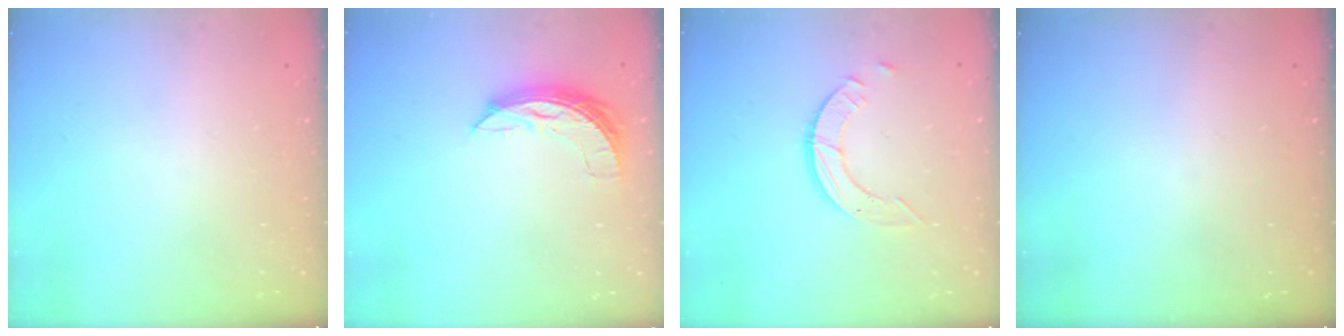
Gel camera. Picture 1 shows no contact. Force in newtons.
{"total": 6.8, "press": 6.8, "slide": 0.4}
{"total": 3.9, "press": 3.9, "slide": 0.3}
{"total": 0.0}